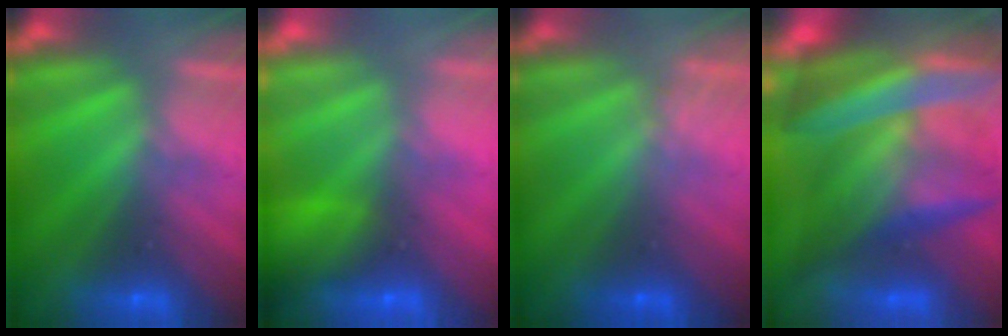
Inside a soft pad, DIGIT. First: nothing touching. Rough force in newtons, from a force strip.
{"total": 7.8}
{"total": 1.3}
{"total": 11.4}